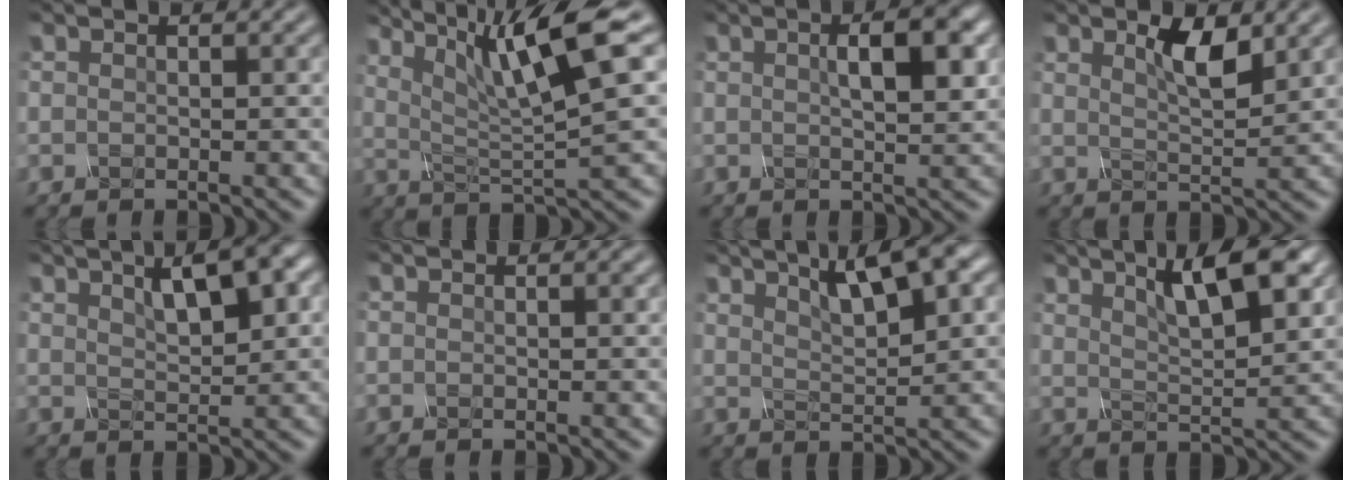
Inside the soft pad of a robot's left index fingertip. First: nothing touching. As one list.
[{"total": 8.6, "force": [3.9, 1.1, 7.6], "torque": [-0.126, 0.014, 0.091]}, {"total": 4.2, "force": [0.9, 0.8, 4.0], "torque": [-0.041, 0.020, 0.020]}, {"total": 2.2, "force": [1.3, 0.1, 1.7], "torque": [-0.040, 0.001, 0.046]}, {"total": 4.4, "force": [2.4, 0.6, 3.6], "torque": [-0.053, 0.016, 0.053]}, {"total": 0.5, "force": [0.1, 0.2, 0.5], "torque": [-0.002, 0.003, -0.001]}, {"total": 5.0, "force": [3.4, 0.4, 3.6], "torque": [-0.060, 0.014, 0.081]}, {"total": 5.9, "force": [3.5, 1.0, 4.6], "torque": [-0.062, 0.019, 0.069]}]